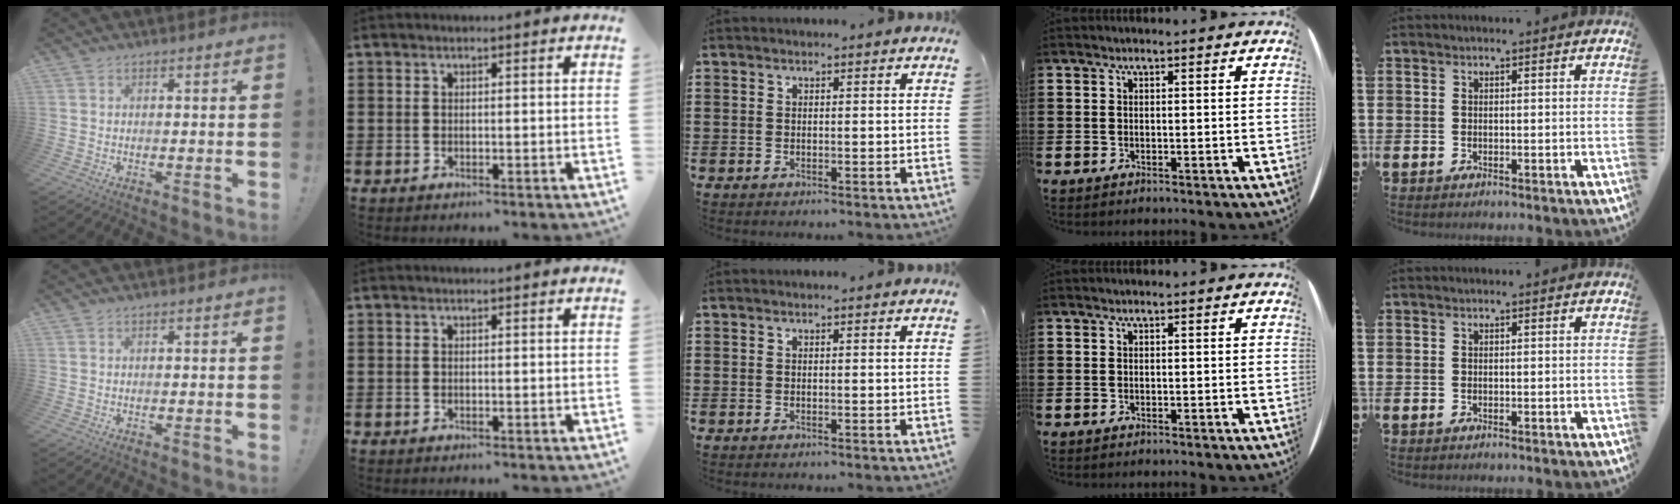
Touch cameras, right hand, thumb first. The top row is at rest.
{}